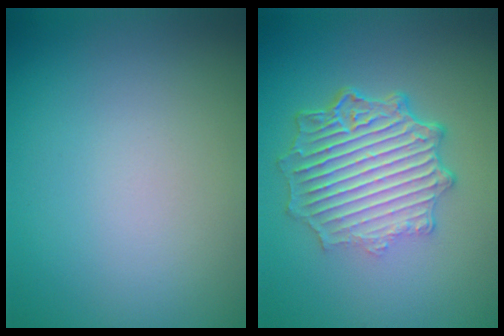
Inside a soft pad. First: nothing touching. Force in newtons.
{"total": 7.1, "press": 5.3, "slide": 4.7}